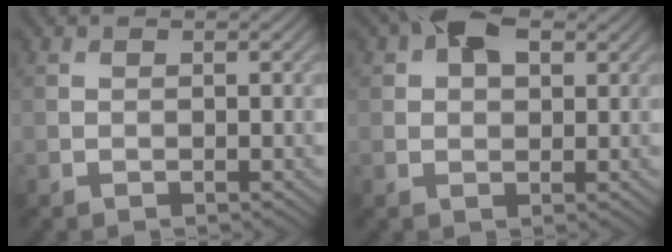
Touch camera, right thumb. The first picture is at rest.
{"total": 5.9, "force": [2.6, 3.4, 4.1], "torque": [-0.071, 0.012, 0.036]}